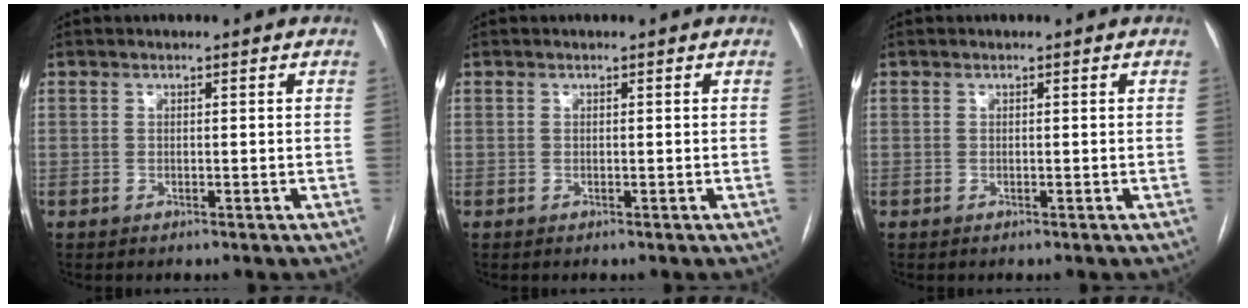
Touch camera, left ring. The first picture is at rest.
{"total": 0.0}
{"total": 0.0}